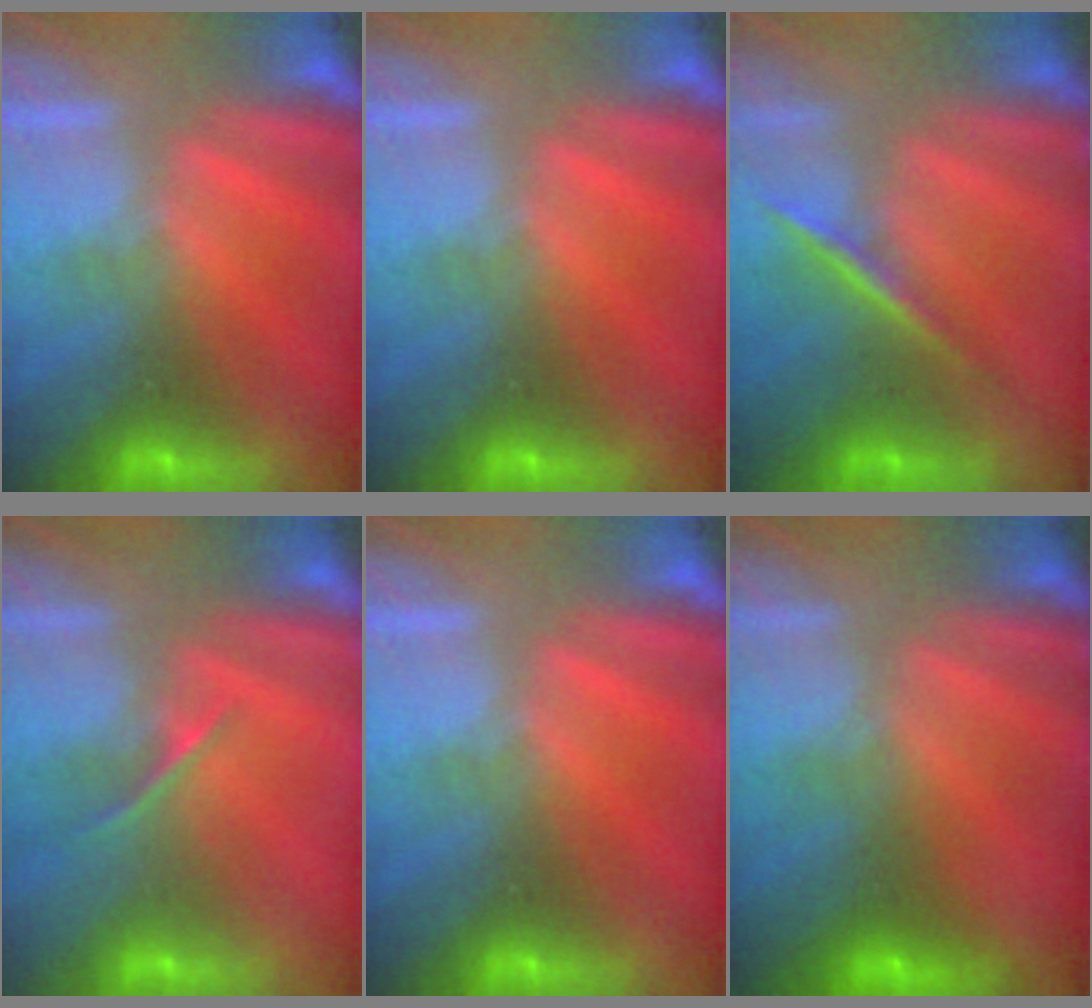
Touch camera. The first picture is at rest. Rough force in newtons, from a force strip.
{"total": 0.0}
{"total": 2.0}
{"total": 1.4}
{"total": 0.0}
{"total": 1.2}